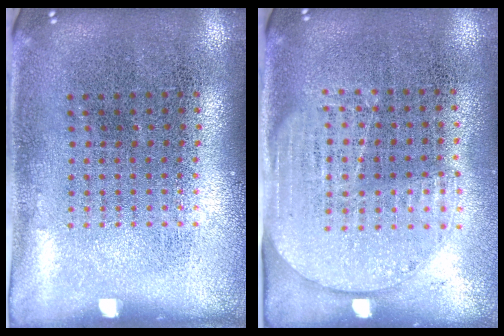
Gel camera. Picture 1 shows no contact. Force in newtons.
{"total": 1.4, "press": 1.2, "slide": 0.7}